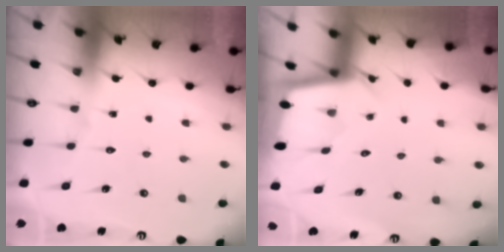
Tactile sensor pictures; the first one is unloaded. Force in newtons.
{"total": 2.1, "press": 2.1, "slide": 0.1}